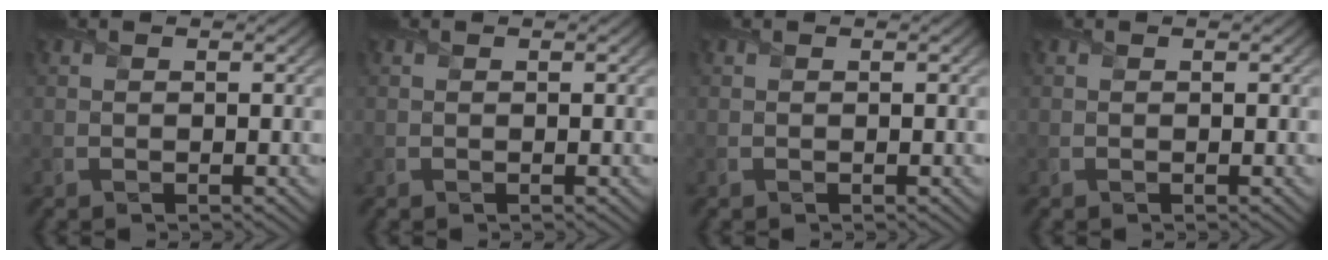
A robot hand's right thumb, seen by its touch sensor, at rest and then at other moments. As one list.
[{"total": 0.0}, {"total": 0.0}, {"total": 0.0}]